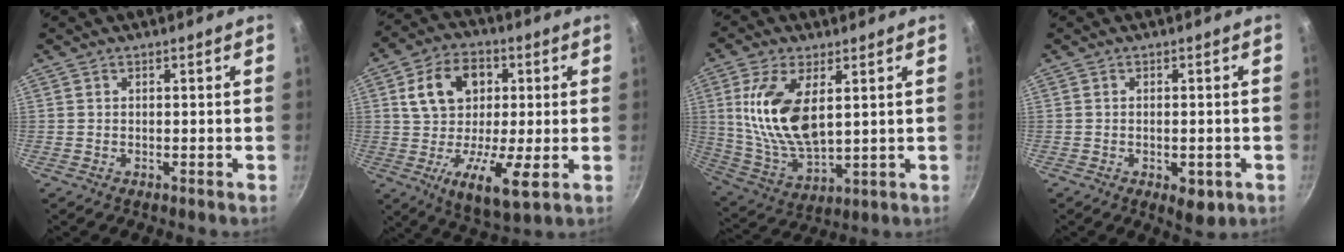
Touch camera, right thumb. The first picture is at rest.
{"total": 15.9, "force": [0.9, 9.5, 12.7], "torque": [-0.187, 0.004, 0.003]}
{"total": 15.4, "force": [3.7, 7.6, 12.8], "torque": [-0.246, -0.023, 0.082]}
{"total": 5.0, "force": [-1.9, 2.4, 4.0], "torque": [-0.047, 0.001, -0.020]}